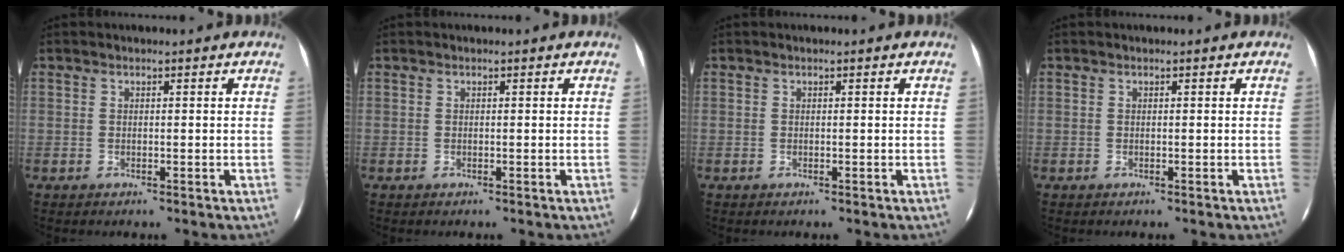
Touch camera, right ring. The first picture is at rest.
{"total": 0.0}
{"total": 0.0}
{"total": 0.0}